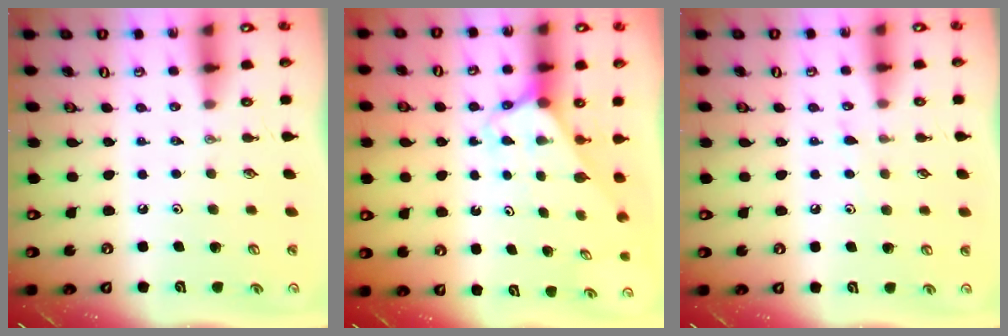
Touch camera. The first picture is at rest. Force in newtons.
{"total": 2.7, "press": 2.7, "slide": 0.1}
{"total": 5.1, "press": 5.1, "slide": 0.6}